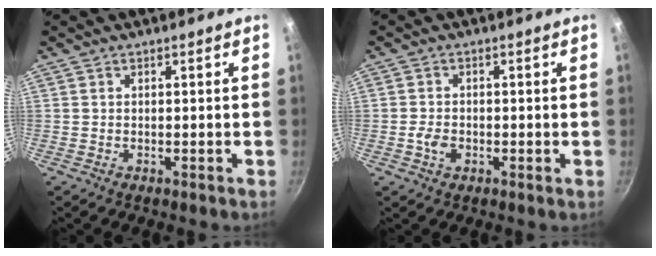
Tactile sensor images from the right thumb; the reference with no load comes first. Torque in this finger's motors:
{"motor_torque": [-0.17, 0.47, 0.28, -0.02, 0.02]}